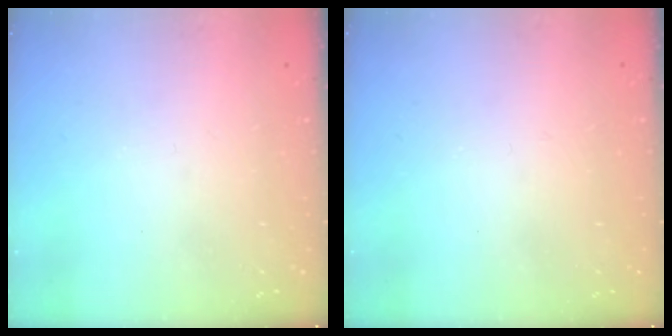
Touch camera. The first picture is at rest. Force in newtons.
{"total": 2.7, "press": 2.7, "slide": 0.3}